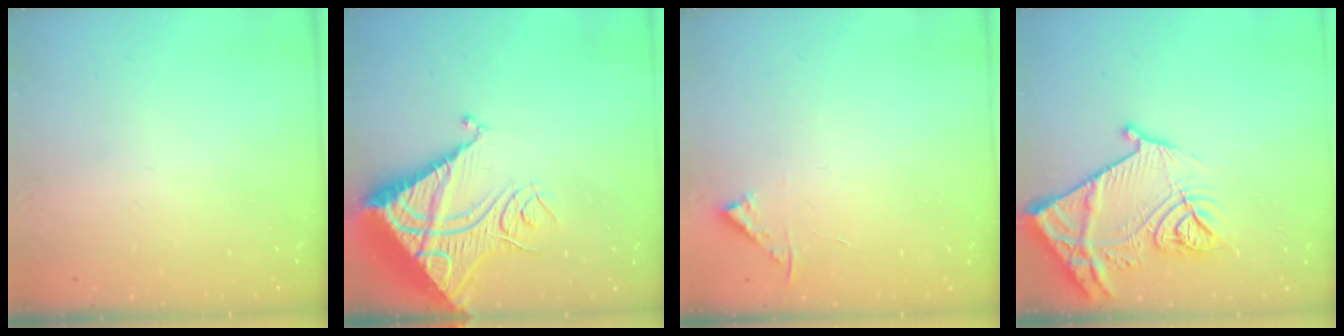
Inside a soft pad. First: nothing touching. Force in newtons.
{"total": 17.4, "press": 17.3, "slide": 2.1}
{"total": 3.8, "press": 3.8, "slide": 0.6}
{"total": 18.3, "press": 18.2, "slide": 2.0}